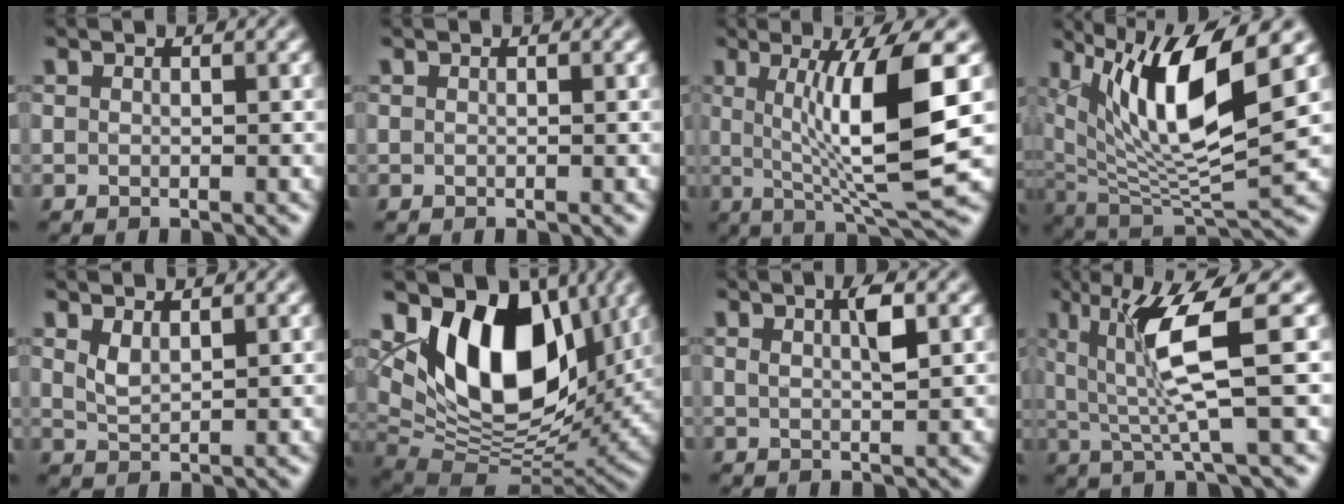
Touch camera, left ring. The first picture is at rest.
{"total": 0.0}
{"total": 10.2, "force": [1.3, 1.8, 9.9], "torque": [-0.142, -0.010, 0.029]}
{"total": 11.6, "force": [4.7, 3.1, 10.1], "torque": [-0.183, -0.001, 0.093]}
{"total": 1.5, "force": [1.0, 0.5, 1.0], "torque": [-0.027, -0.002, 0.025]}
{"total": 12.6, "force": [4.5, 7.6, 8.9], "torque": [-0.143, -0.010, 0.082]}
{"total": 2.3, "force": [0.9, 0.4, 2.0], "torque": [-0.035, 0.002, 0.014]}
{"total": 7.0, "force": [1.4, 0.9, 6.8], "torque": [-0.133, -0.002, 0.027]}